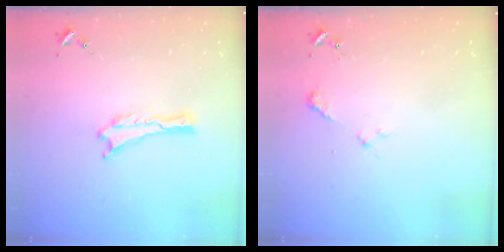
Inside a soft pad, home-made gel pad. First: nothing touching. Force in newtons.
{"total": 2.4, "press": 2.3, "slide": 0.3}